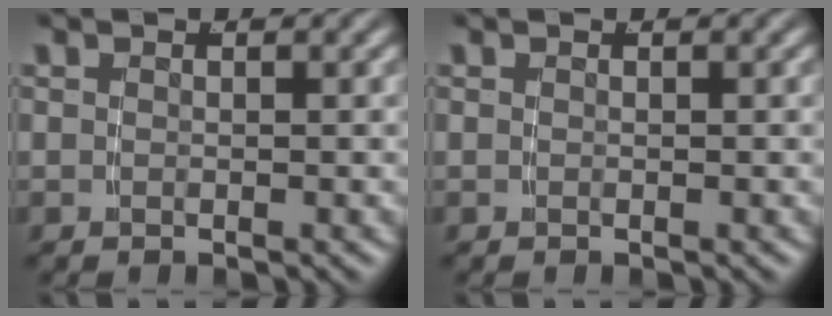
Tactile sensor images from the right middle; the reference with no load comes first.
{"total": 0.0}